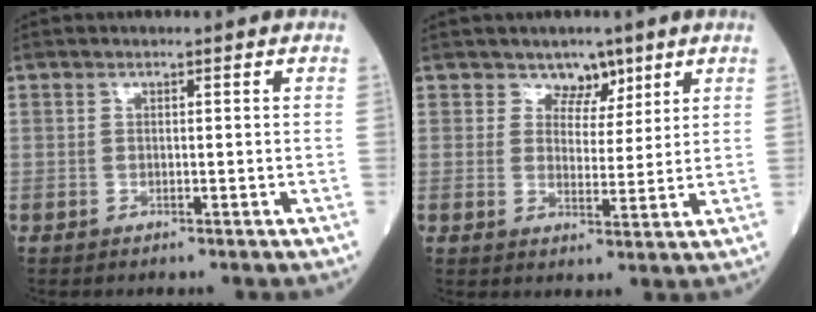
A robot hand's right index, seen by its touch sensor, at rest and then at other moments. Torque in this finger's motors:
{"motor_torque": [0.09, 0.06, 0.00, 0.02]}